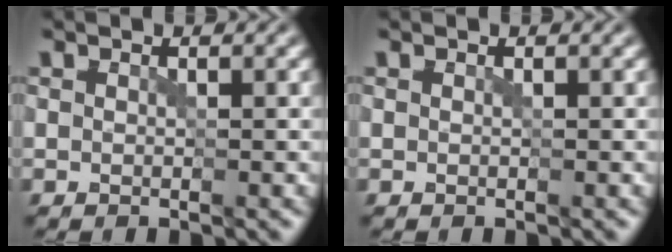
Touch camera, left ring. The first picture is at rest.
{"total": 0.0}